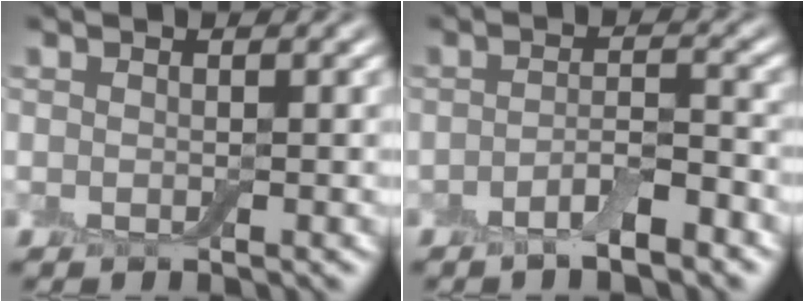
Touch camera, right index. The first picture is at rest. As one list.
[{"total": 3.0, "force": [-1.9, 0.8, 2.2], "torque": [-0.038, 0.005, -0.038]}]